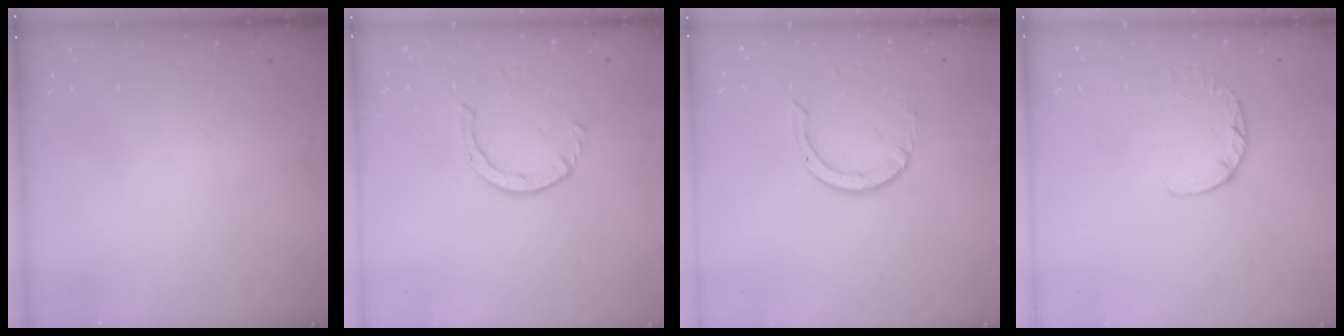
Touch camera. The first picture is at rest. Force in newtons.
{"total": 2.9, "press": 2.9, "slide": 0.4}
{"total": 1.7, "press": 1.7, "slide": 0.1}
{"total": 3.0, "press": 2.9, "slide": 0.4}